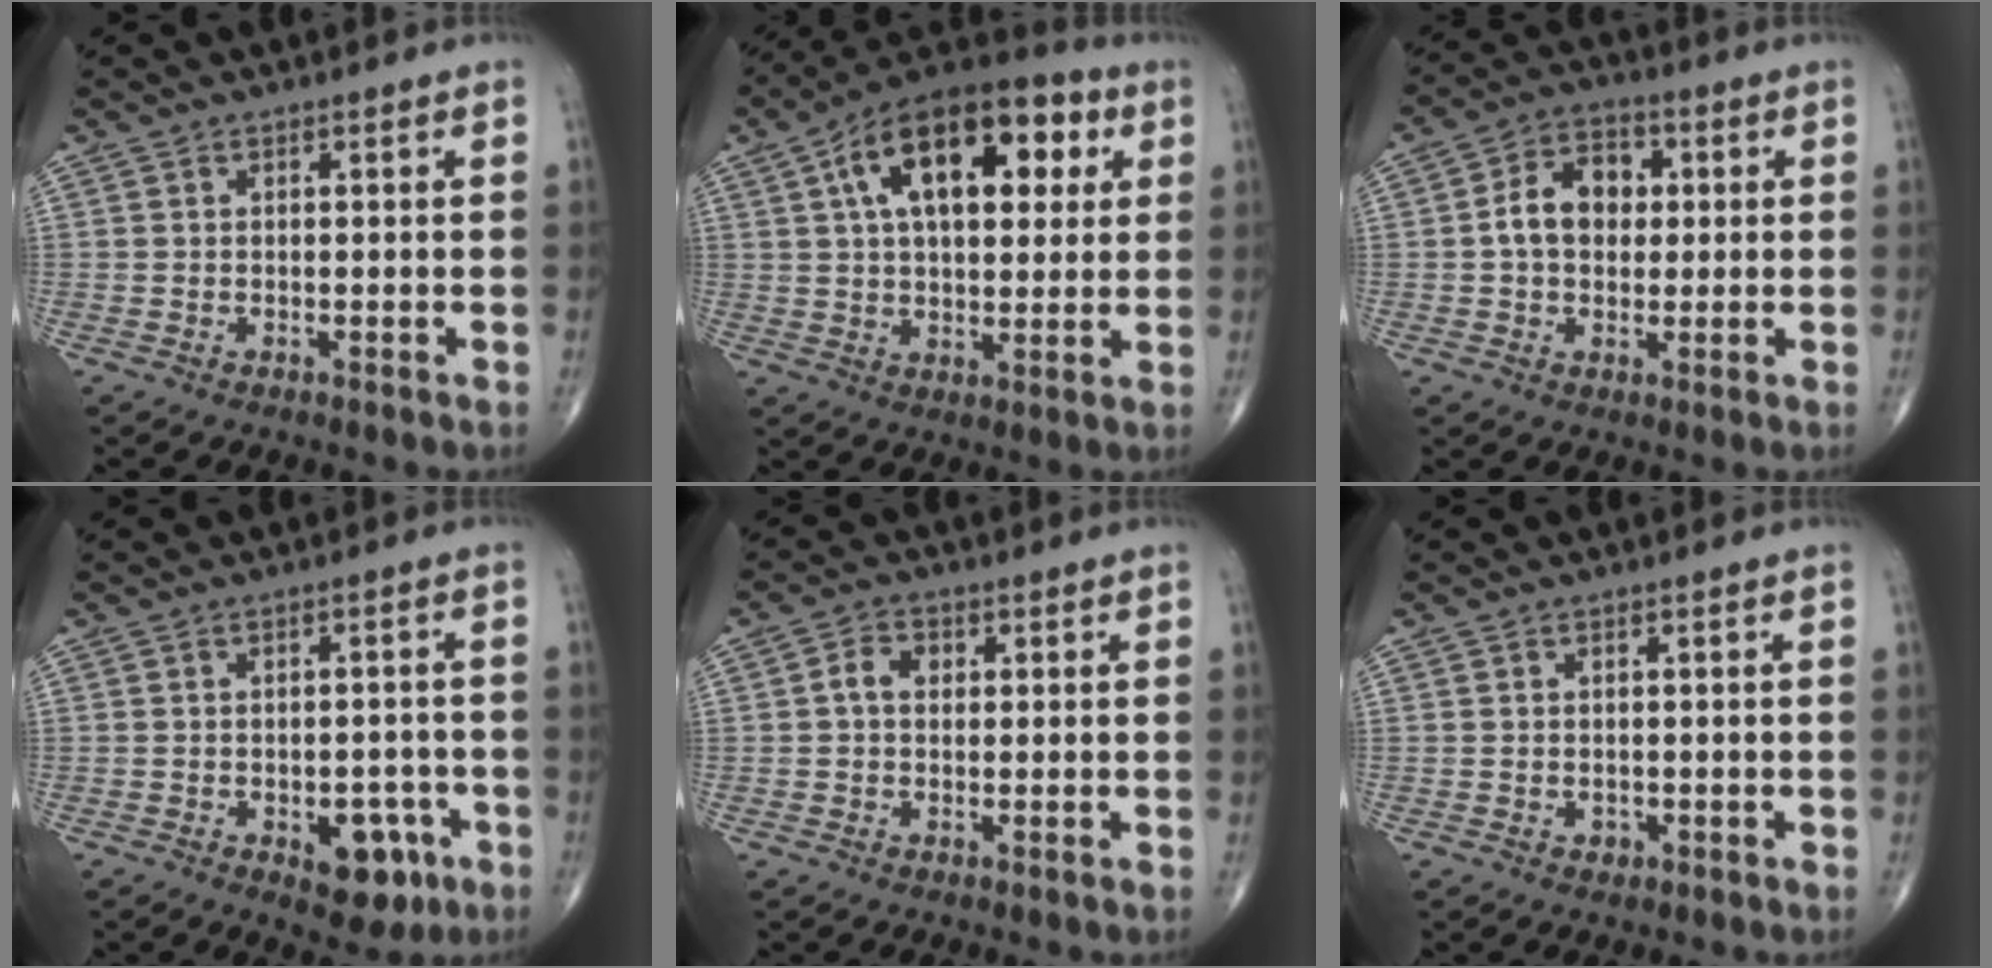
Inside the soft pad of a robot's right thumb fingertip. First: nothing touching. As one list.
[{"total": 21.0, "force": [6.7, 10.9, 16.6], "torque": [-0.232, 0.017, 0.097]}, {"total": 9.0, "force": [0.7, 6.6, 6.2], "torque": [-0.084, 0.021, 0.005]}, {"total": 7.9, "force": [-3.4, 4.4, 5.6], "torque": [-0.042, 0.018, -0.036]}, {"total": 3.4, "force": [0.4, 2.6, 2.2], "torque": [-0.036, 0.012, 0.002]}, {"total": 1.1, "force": [-0.4, 0.9, 0.5], "torque": [-0.003, 0.002, -0.003]}]